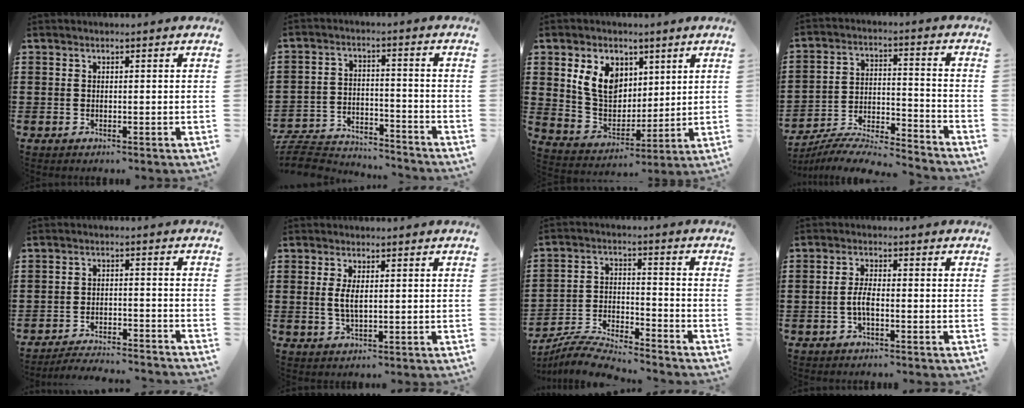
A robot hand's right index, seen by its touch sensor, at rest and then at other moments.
{"total": 6.9, "force": [-6.7, 0.9, 1.4], "torque": [-0.044, 0.004, -0.135]}
{"total": 8.4, "force": [3.5, 6.3, 4.3], "torque": [-0.111, 0.012, 0.065]}
{"total": 6.8, "force": [-6.4, 0.7, 2.0], "torque": [-0.045, -0.003, -0.130]}
{"total": 3.5, "force": [-3.5, 0.0, 0.4], "torque": [-0.013, 0.002, -0.074]}
{"total": 3.1, "force": [0.5, 1.1, 2.9], "torque": [-0.065, 0.001, 0.004]}
{"total": 6.3, "force": [-6.2, 0.3, 1.2], "torque": [-0.038, -0.001, -0.124]}
{"total": 3.1, "force": [-0.9, 1.0, 2.9], "torque": [-0.066, 0.000, -0.022]}